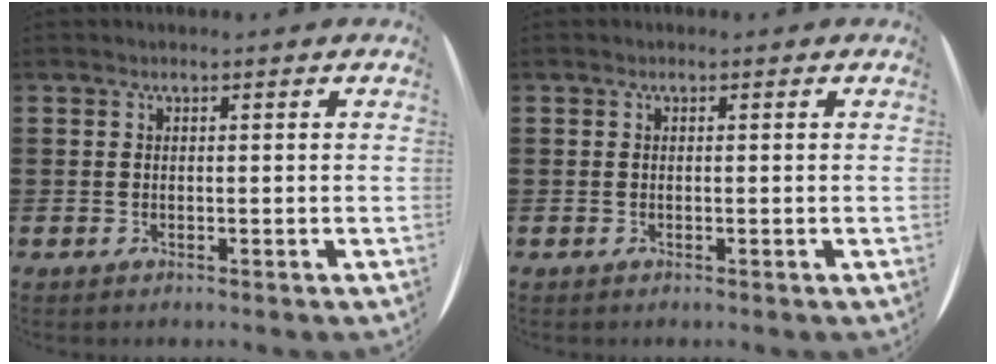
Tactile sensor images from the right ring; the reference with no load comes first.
{"total": 0.0}